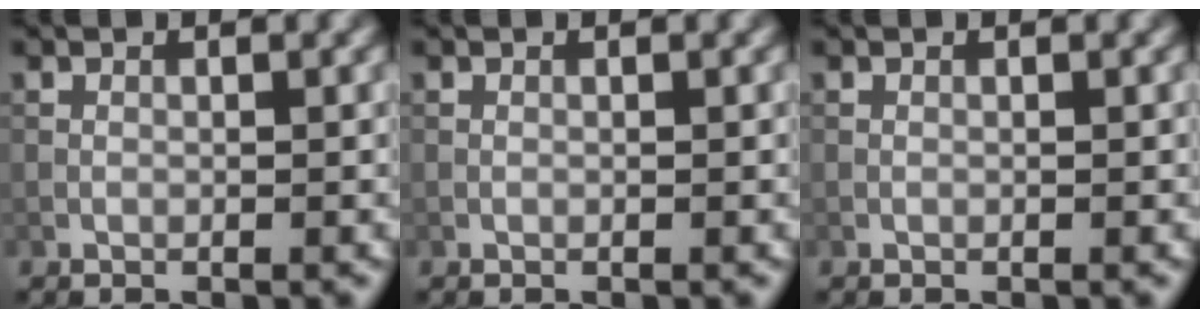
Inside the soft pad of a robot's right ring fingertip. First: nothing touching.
{"total": 0.0}
{"total": 0.0}